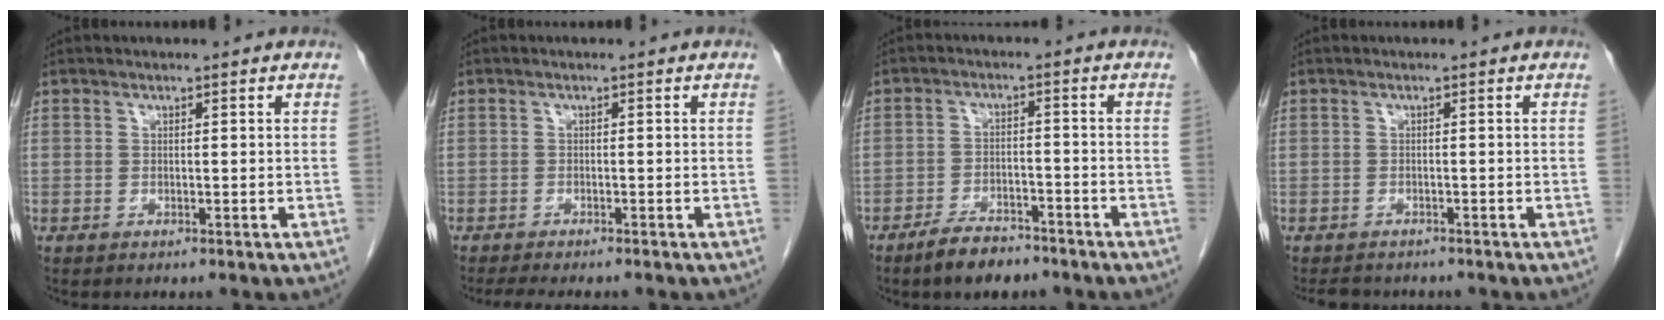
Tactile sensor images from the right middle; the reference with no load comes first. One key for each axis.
{"total": 5.8, "fx": -5.0, "fy": 1.1, "fz": 2.9, "tx": -0.037, "ty": -0.010, "tz": -0.073}
{"total": 5.9, "fx": -4.7, "fy": 2.0, "fz": 2.9, "tx": -0.056, "ty": -0.001, "tz": -0.078}
{"total": 3.9, "fx": -3.5, "fy": 1.5, "fz": 1.0, "tx": -0.014, "ty": -0.004, "tz": -0.047}